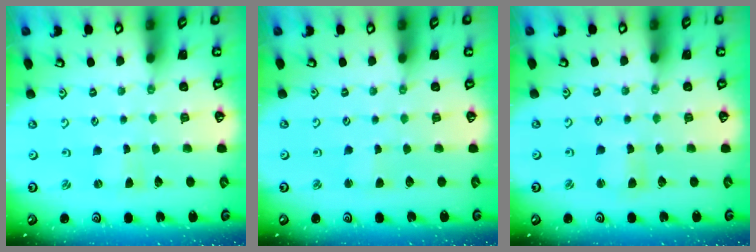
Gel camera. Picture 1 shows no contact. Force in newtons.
{"total": 1.8, "press": 1.7, "slide": 0.3}
{"total": 1.9, "press": 1.9, "slide": 0.3}